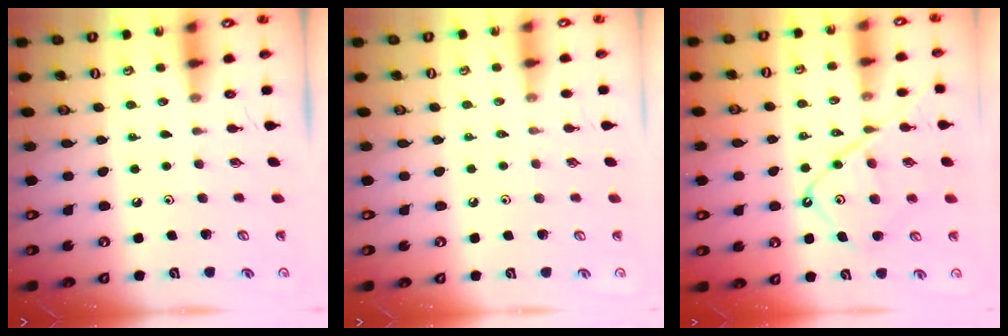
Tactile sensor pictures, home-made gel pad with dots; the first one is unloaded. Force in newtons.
{"total": 0.0}
{"total": 13.7, "press": 13.6, "slide": 1.3}